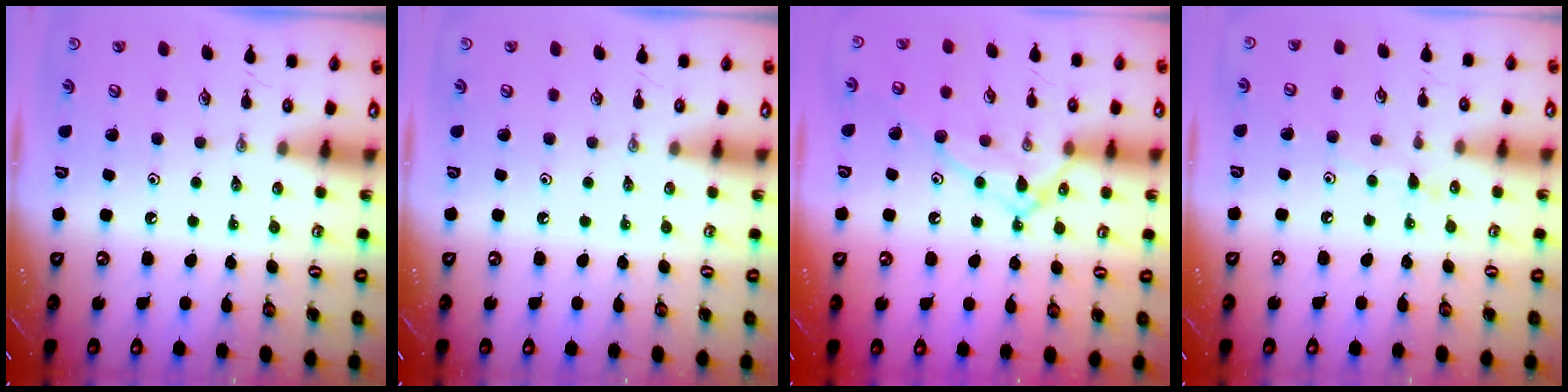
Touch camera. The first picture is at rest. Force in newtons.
{"total": 0.0}
{"total": 11.6, "press": 11.6, "slide": 0.5}
{"total": 7.6, "press": 7.6, "slide": 0.6}